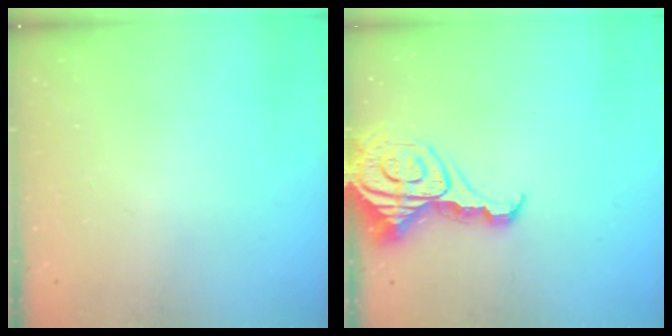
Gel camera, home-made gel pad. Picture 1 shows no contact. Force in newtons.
{"total": 8.4, "press": 8.4, "slide": 0.8}